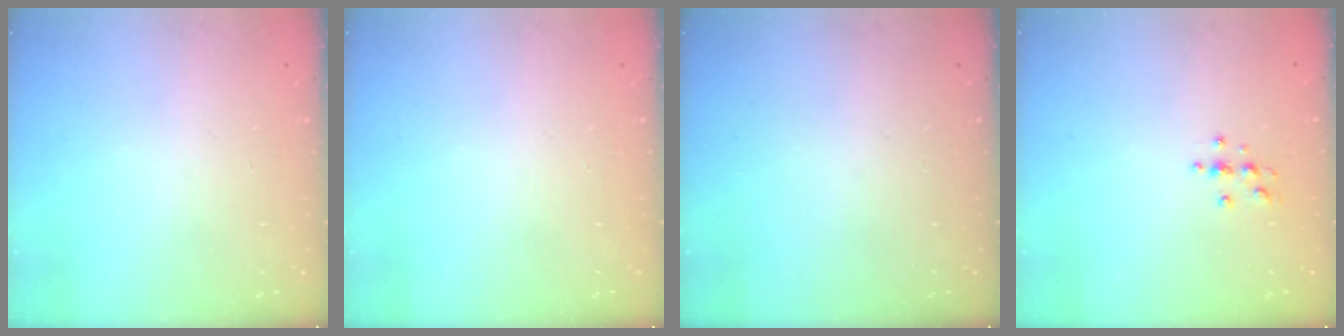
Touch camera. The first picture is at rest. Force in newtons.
{"total": 0.0}
{"total": 0.0}
{"total": 3.2, "press": 3.2, "slide": 0.5}